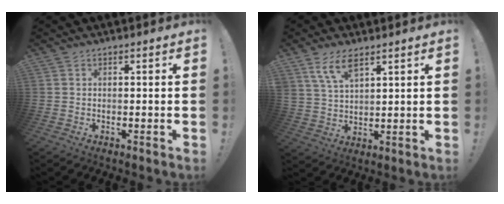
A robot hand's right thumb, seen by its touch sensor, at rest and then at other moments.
{"total": 7.9, "force": [5.2, 3.2, 5.0], "torque": [-0.099, -0.017, 0.098]}